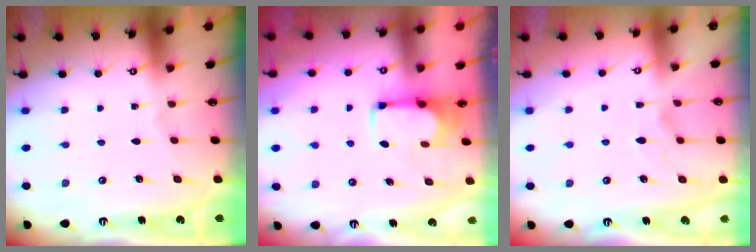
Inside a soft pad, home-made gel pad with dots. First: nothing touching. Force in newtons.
{"total": 1.8, "press": 1.7, "slide": 0.5}
{"total": 2.3, "press": 2.0, "slide": 1.2}